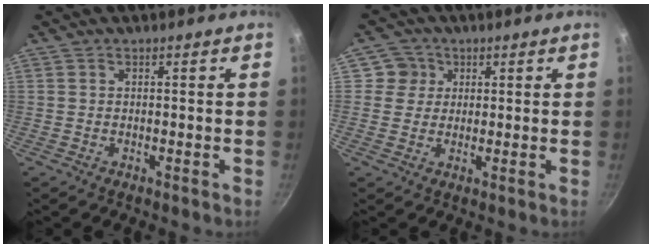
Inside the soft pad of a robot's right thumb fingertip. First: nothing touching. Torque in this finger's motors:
{"motor_torque": [-0.05, 0.03, -0.31, -0.17, 0.05]}